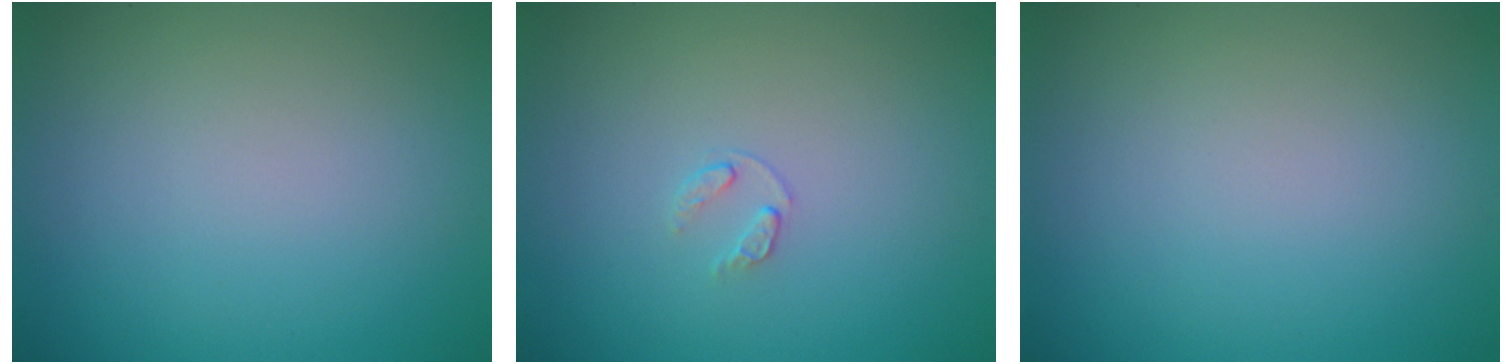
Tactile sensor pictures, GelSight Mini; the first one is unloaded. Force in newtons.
{"total": 0.8, "press": 0.5, "slide": 0.6}
{"total": 0.0}